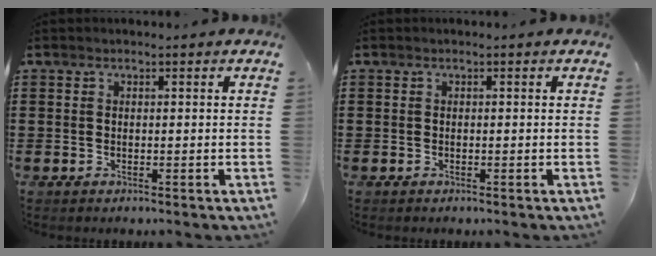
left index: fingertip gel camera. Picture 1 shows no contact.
{"total": 0.0}